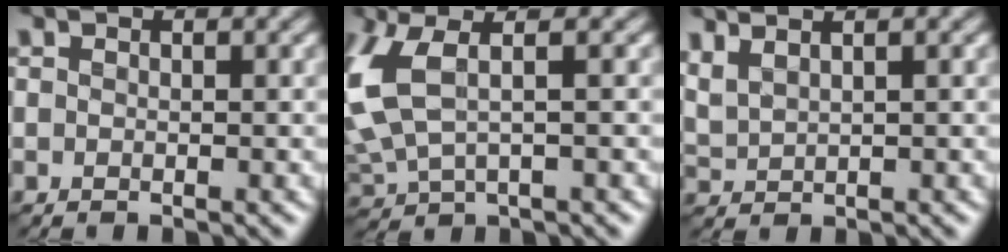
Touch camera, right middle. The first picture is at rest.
{"total": 5.5, "force": [0.9, 2.4, 4.9], "torque": [-0.136, 0.003, 0.018]}
{"total": 3.3, "force": [2.2, 1.2, 2.1], "torque": [-0.059, 0.023, 0.046]}